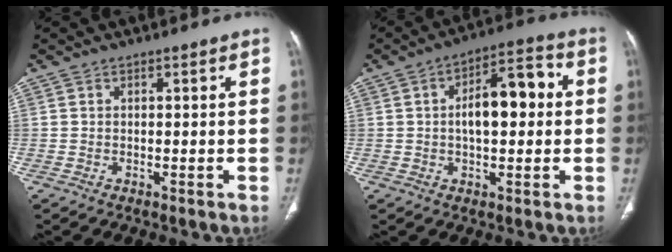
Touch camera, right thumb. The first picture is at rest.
{"total": 11.6, "force": [1.0, 5.6, 10.1], "torque": [-0.142, 0.029, 0.010]}